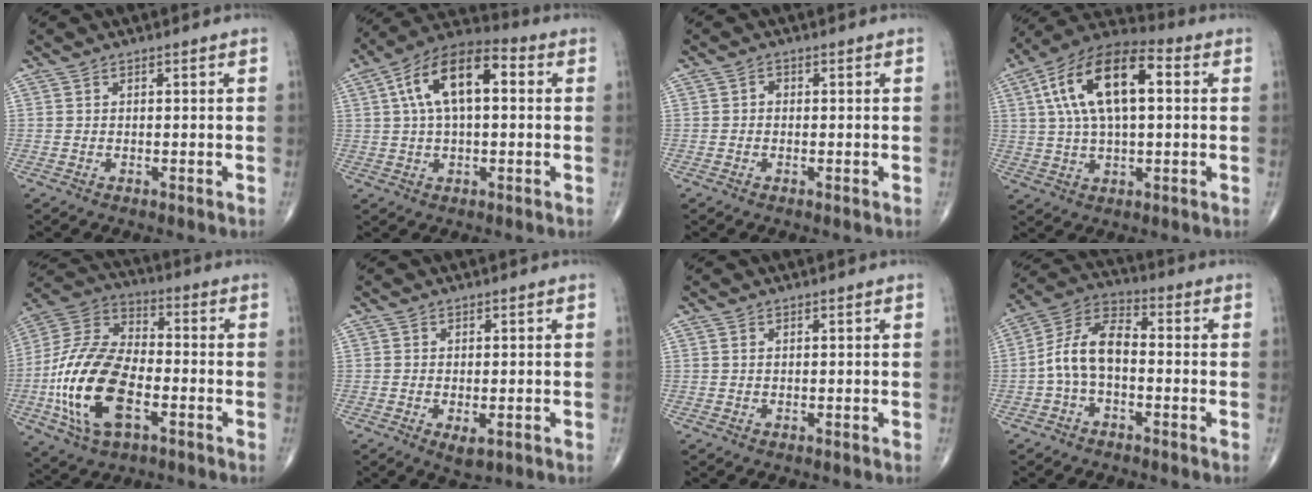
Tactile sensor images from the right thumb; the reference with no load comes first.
{"total": 14.5, "force": [3.0, 7.1, 12.3], "torque": [-0.213, 0.033, 0.042]}
{"total": 1.0, "force": [-0.1, 0.8, 0.6], "torque": [-0.004, 0.003, -0.007]}
{"total": 18.1, "force": [3.9, 8.4, 15.6], "torque": [-0.276, 0.028, 0.059]}
{"total": 20.7, "force": [-5.6, 11.1, 16.6], "torque": [-0.335, 0.021, -0.104]}
{"total": 2.8, "force": [-1.0, 1.3, 2.3], "torque": [-0.037, -0.006, -0.011]}
{"total": 0.0}
{"total": 9.6, "force": [-1.5, 5.3, 7.9], "torque": [-0.150, 0.039, -0.041]}